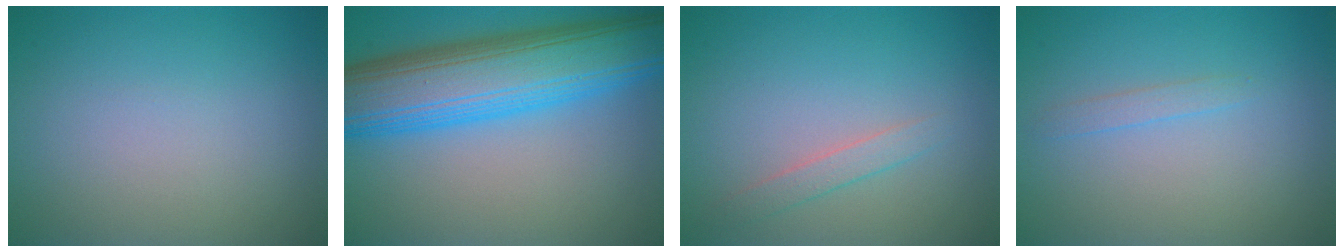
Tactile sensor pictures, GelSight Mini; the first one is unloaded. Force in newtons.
{"total": 12.0, "press": 12.0, "slide": 0.3}
{"total": 1.5, "press": 1.5, "slide": 0.1}
{"total": 1.0, "press": 1.0, "slide": 0.1}